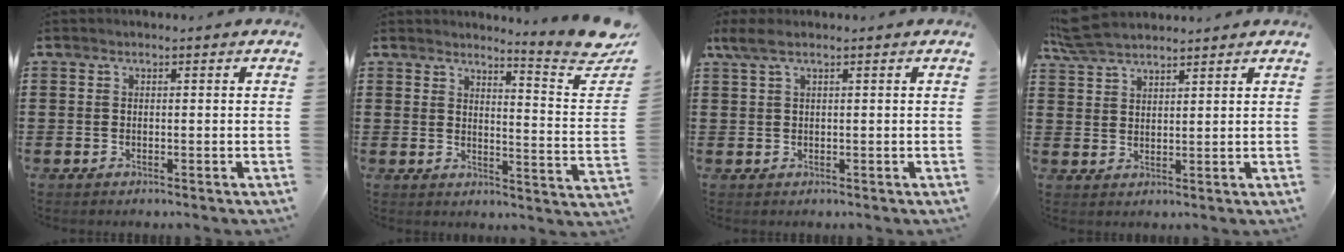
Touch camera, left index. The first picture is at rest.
{"total": 5.5, "force": [4.9, -0.4, 2.6], "torque": [-0.047, -0.048, 0.075]}
{"total": 1.8, "force": [0.6, 0.3, 1.7], "torque": [-0.042, -0.002, 0.007]}
{"total": 5.0, "force": [4.5, 0.9, 1.9], "torque": [-0.051, -0.006, 0.085]}